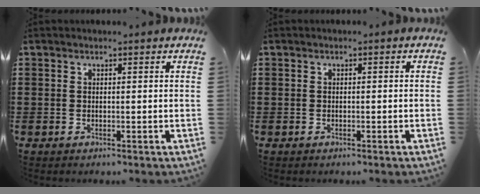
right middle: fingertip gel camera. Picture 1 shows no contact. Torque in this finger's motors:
{"motor_torque": [0.06, 0.07, 0.00, 0.00]}